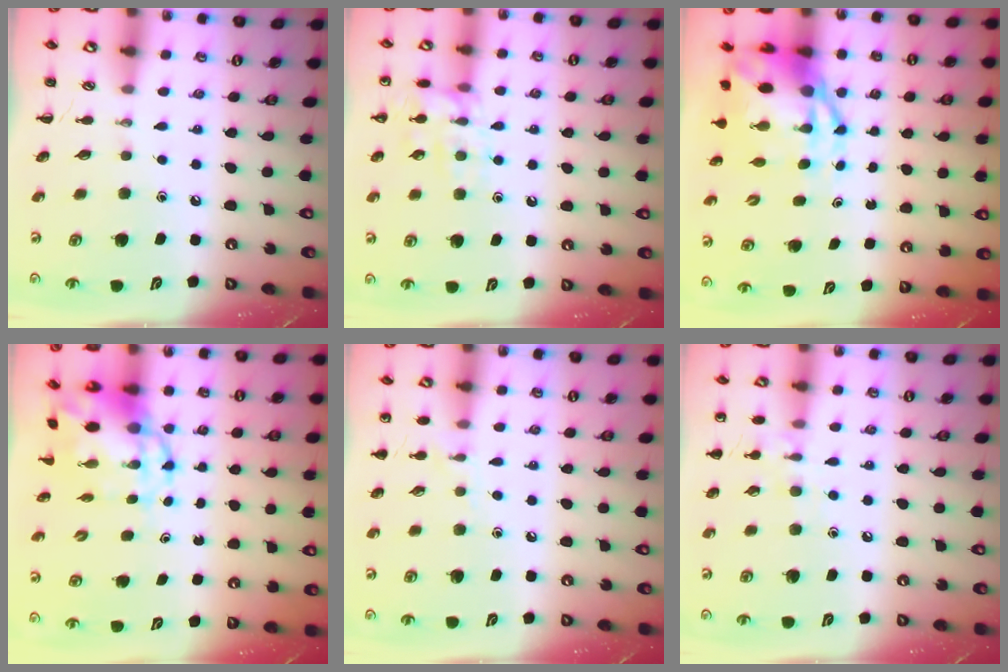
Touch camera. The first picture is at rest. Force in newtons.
{"total": 11.2, "press": 11.2, "slide": 0.6}
{"total": 8.8, "press": 8.4, "slide": 2.4}
{"total": 7.5, "press": 7.3, "slide": 1.6}
{"total": 6.0, "press": 5.7, "slide": 1.9}
{"total": 8.0, "press": 7.7, "slide": 2.1}